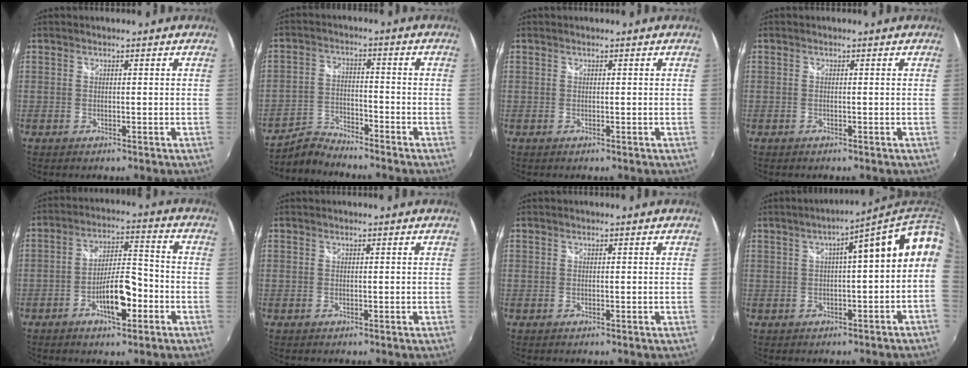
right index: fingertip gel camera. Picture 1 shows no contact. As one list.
[{"total": 5.3, "force": [-5.3, 0.5, 0.0], "torque": [-0.010, 0.014, -0.107]}, {"total": 0.0}, {"total": 0.0}, {"total": 9.2, "force": [-3.9, 3.0, 7.8], "torque": [-0.138, 0.015, -0.056]}, {"total": 0.0}, {"total": 0.0}, {"total": 11.8, "force": [2.6, 1.8, 11.4], "torque": [-0.149, 0.020, 0.047]}]